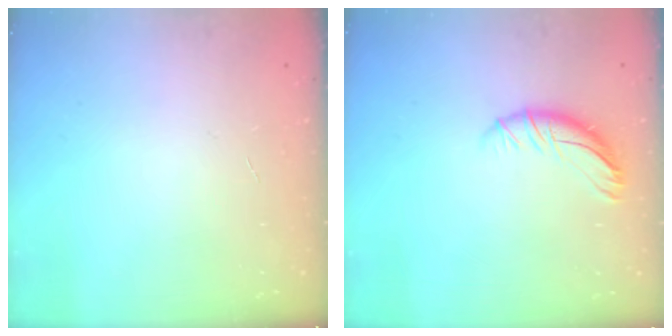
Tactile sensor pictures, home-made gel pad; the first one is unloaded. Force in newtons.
{"total": 8.7, "press": 8.6, "slide": 0.6}